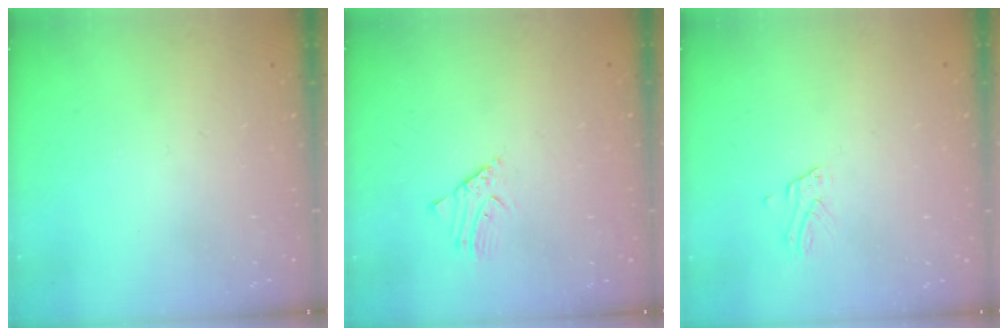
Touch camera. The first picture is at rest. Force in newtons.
{"total": 2.6, "press": 2.6, "slide": 0.2}
{"total": 2.0, "press": 2.0, "slide": 0.1}